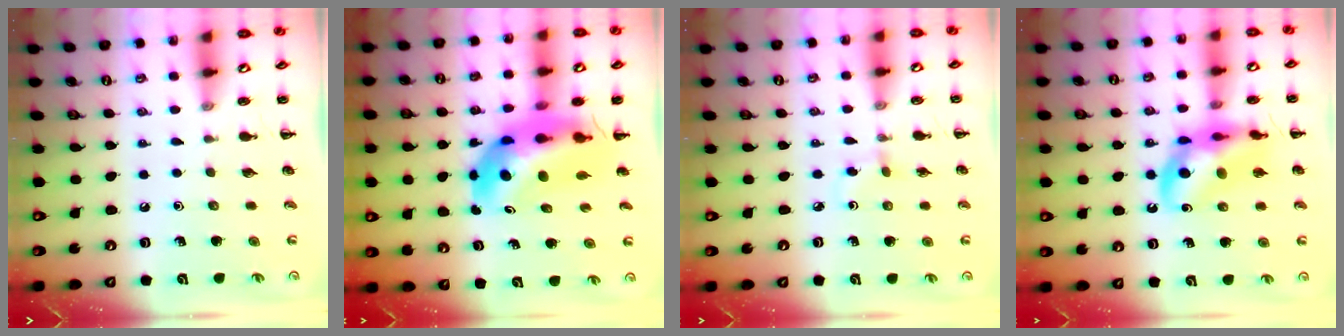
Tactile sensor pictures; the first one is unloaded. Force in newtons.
{"total": 9.7, "press": 9.2, "slide": 3.1}
{"total": 2.7, "press": 2.4, "slide": 1.1}
{"total": 14.1, "press": 13.9, "slide": 2.7}